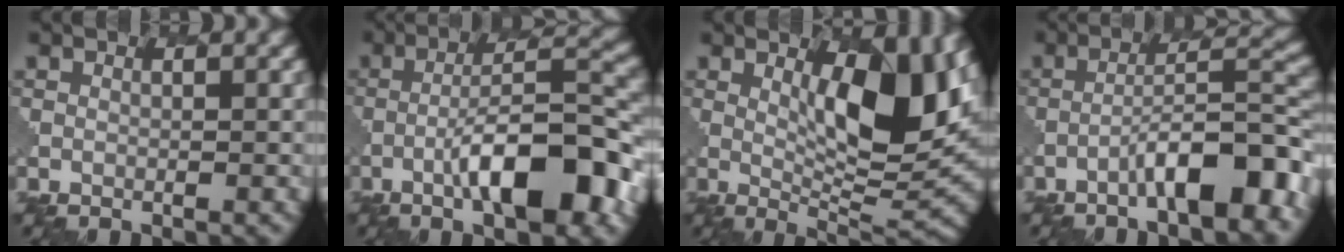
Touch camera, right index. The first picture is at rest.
{"total": 9.1, "force": [-3.8, 2.4, 8.0], "torque": [-0.126, 0.018, -0.057]}
{"total": 10.9, "force": [2.0, 3.7, 10.1], "torque": [-0.133, -0.003, 0.040]}
{"total": 7.1, "force": [-4.2, 1.4, 5.6], "torque": [-0.084, 0.023, -0.061]}